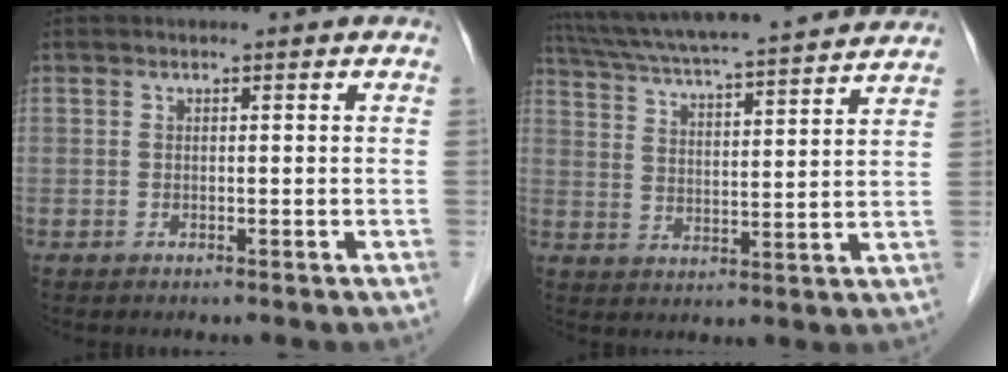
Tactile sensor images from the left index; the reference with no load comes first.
{"total": 21.0, "force": [18.9, 0.5, 9.1], "torque": [-0.162, 0.010, 0.271]}